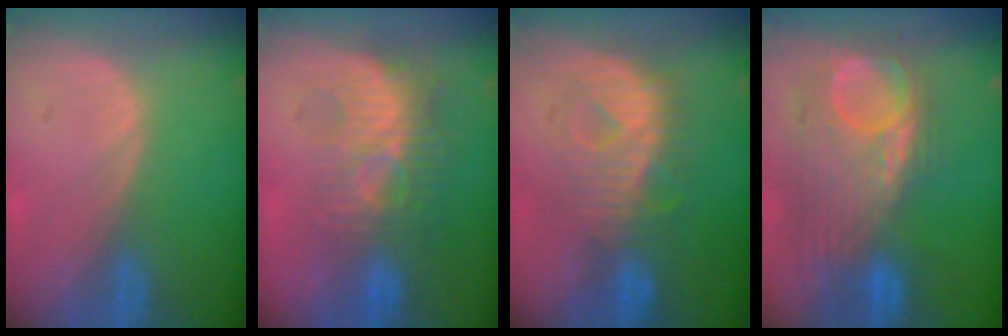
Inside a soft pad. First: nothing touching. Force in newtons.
{"total": 9.4, "press": 8.5, "slide": 4.1}
{"total": 8.2, "press": 8.2, "slide": 0.7}
{"total": 11.2, "press": 10.4, "slide": 4.1}